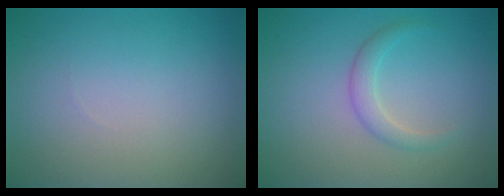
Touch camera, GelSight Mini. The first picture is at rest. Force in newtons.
{"total": 1.7, "press": 1.7, "slide": 0.0}